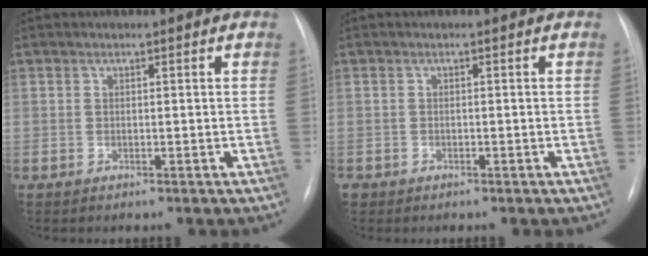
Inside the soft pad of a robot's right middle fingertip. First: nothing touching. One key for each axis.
{"total": 1.0, "fx": -0.6, "fy": 0.8, "fz": 0.3, "tx": -0.009, "ty": 0.002, "tz": -0.006}